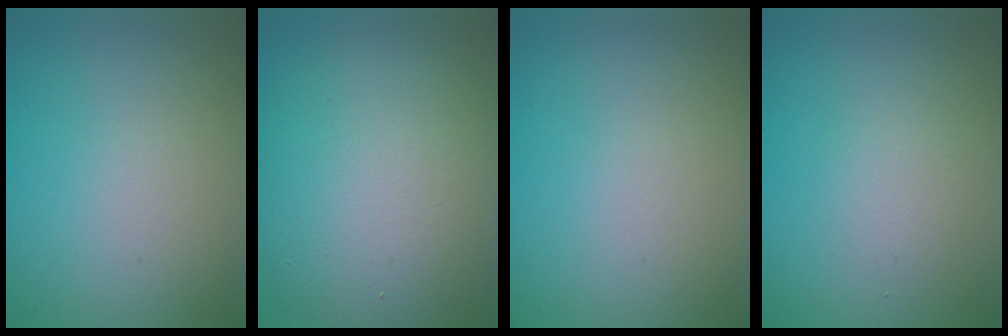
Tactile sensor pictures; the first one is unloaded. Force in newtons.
{"total": 9.3, "press": 9.3, "slide": 0.6}
{"total": 0.0}
{"total": 1.2, "press": 1.2, "slide": 0.1}